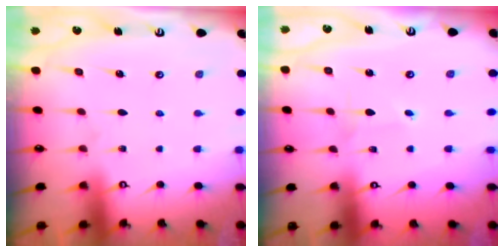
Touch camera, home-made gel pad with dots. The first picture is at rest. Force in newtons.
{"total": 0.6, "press": 0.6, "slide": 0.0}